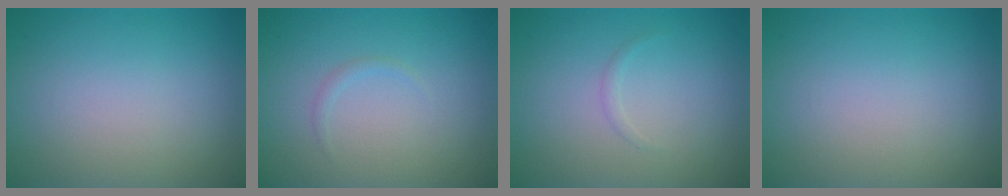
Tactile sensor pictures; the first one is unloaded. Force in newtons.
{"total": 0.5, "press": 0.5, "slide": 0.0}
{"total": 0.5, "press": 0.5, "slide": 0.0}
{"total": 0.0}